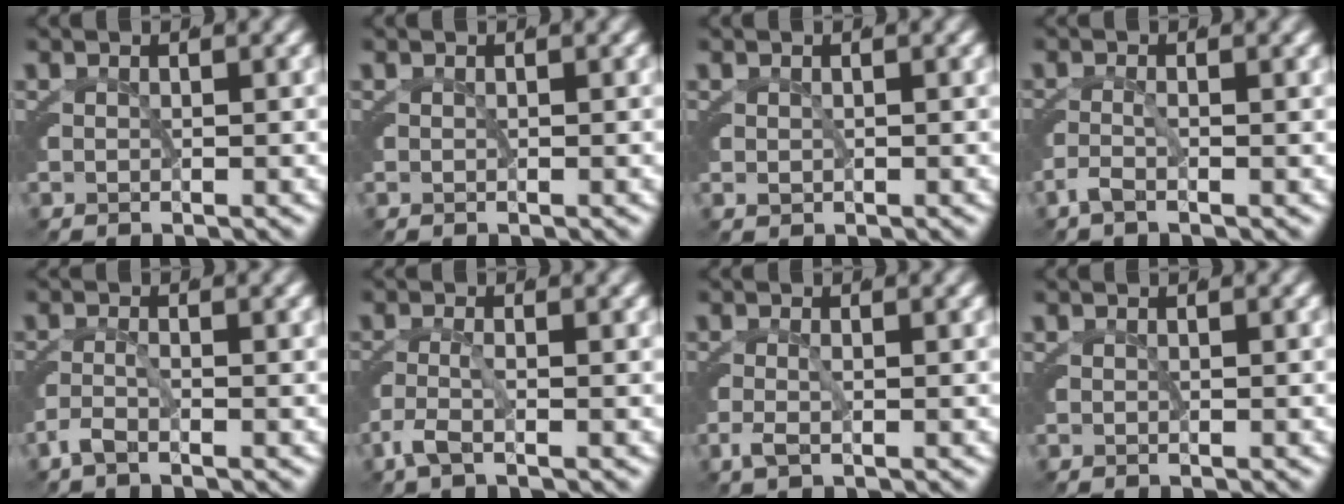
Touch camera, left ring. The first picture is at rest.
{"total": 0.0}
{"total": 0.0}
{"total": 1.6, "force": [-1.3, 0.3, 0.9], "torque": [-0.031, -0.012, -0.020]}
{"total": 1.9, "force": [-1.5, 0.5, 0.9], "torque": [-0.028, -0.012, -0.025]}
{"total": 2.2, "force": [-1.3, 0.7, 1.6], "torque": [-0.048, -0.015, -0.019]}
{"total": 1.5, "force": [-0.9, 0.6, 1.0], "torque": [-0.032, -0.015, -0.010]}
{"total": 0.0}